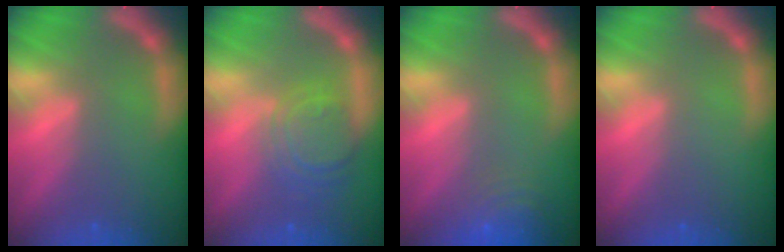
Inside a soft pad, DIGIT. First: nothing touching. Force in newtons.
{"total": 5.6}
{"total": 6.0}
{"total": 0.0}